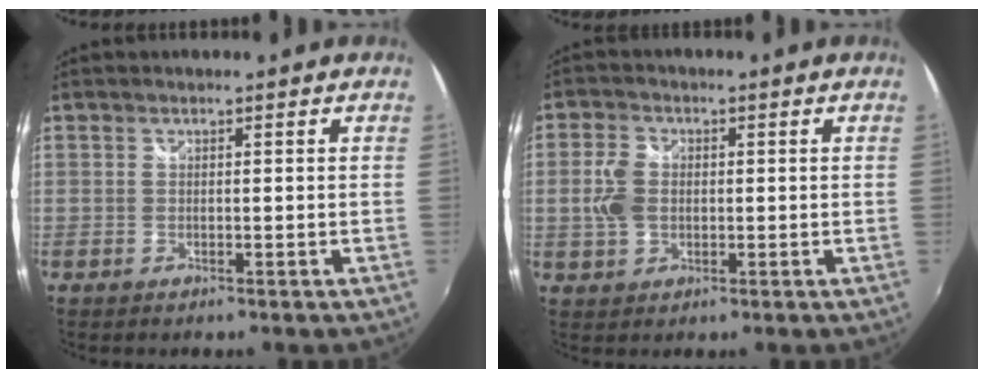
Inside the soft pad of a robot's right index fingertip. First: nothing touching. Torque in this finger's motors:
{"motor_torque": [0.11, -0.05, 0.09, 0.03]}